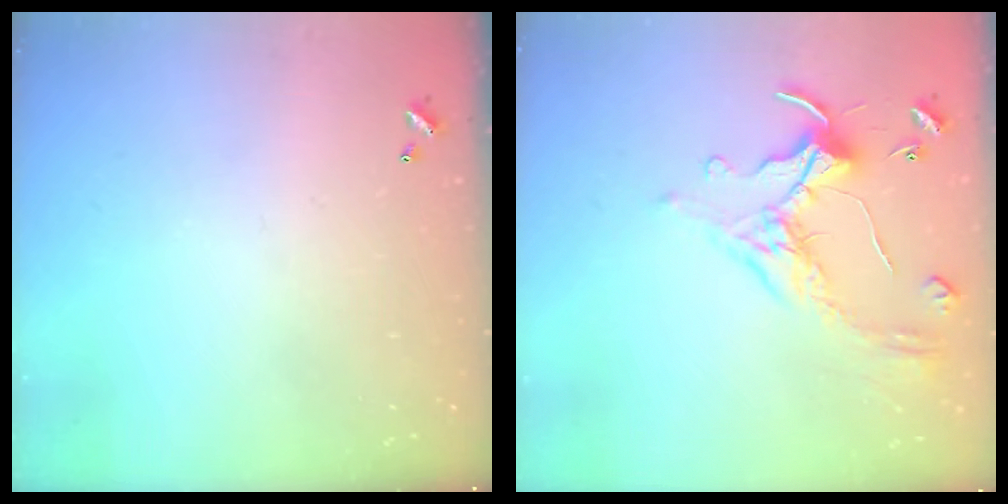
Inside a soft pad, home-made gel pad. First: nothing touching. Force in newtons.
{"total": 1.4, "press": 1.2, "slide": 0.7}